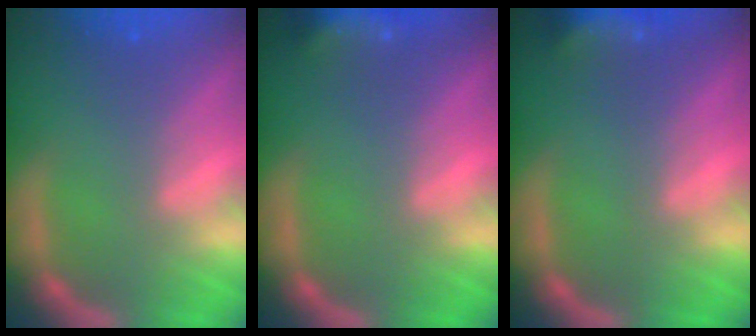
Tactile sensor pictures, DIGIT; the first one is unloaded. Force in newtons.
{"total": 5.9}
{"total": 5.5}